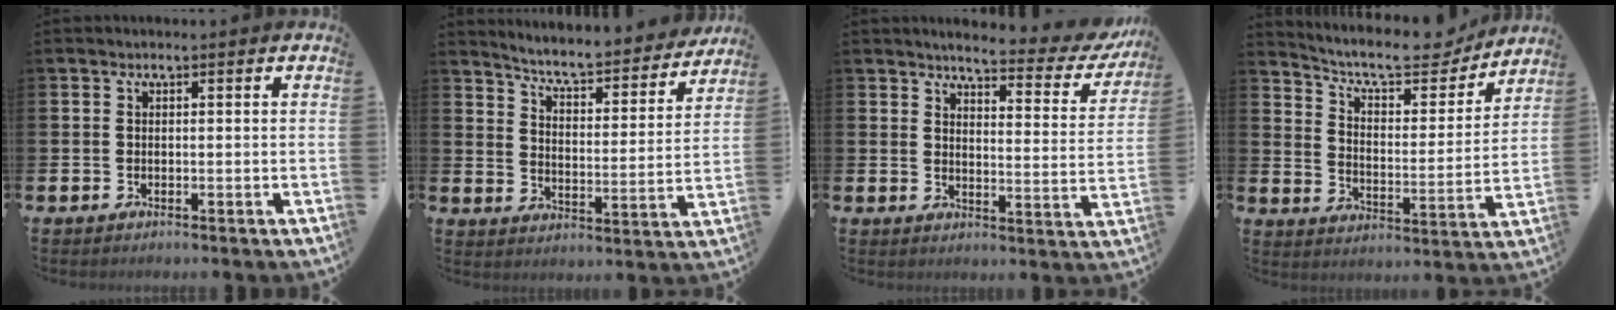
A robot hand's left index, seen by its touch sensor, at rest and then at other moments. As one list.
[{"total": 6.6, "force": [6.3, 0.7, 1.9], "torque": [-0.063, -0.052, 0.103]}, {"total": 4.3, "force": [4.0, 0.8, 1.5], "torque": [-0.037, -0.034, 0.059]}, {"total": 9.6, "force": [8.7, 2.5, 3.4], "torque": [-0.085, -0.059, 0.146]}]